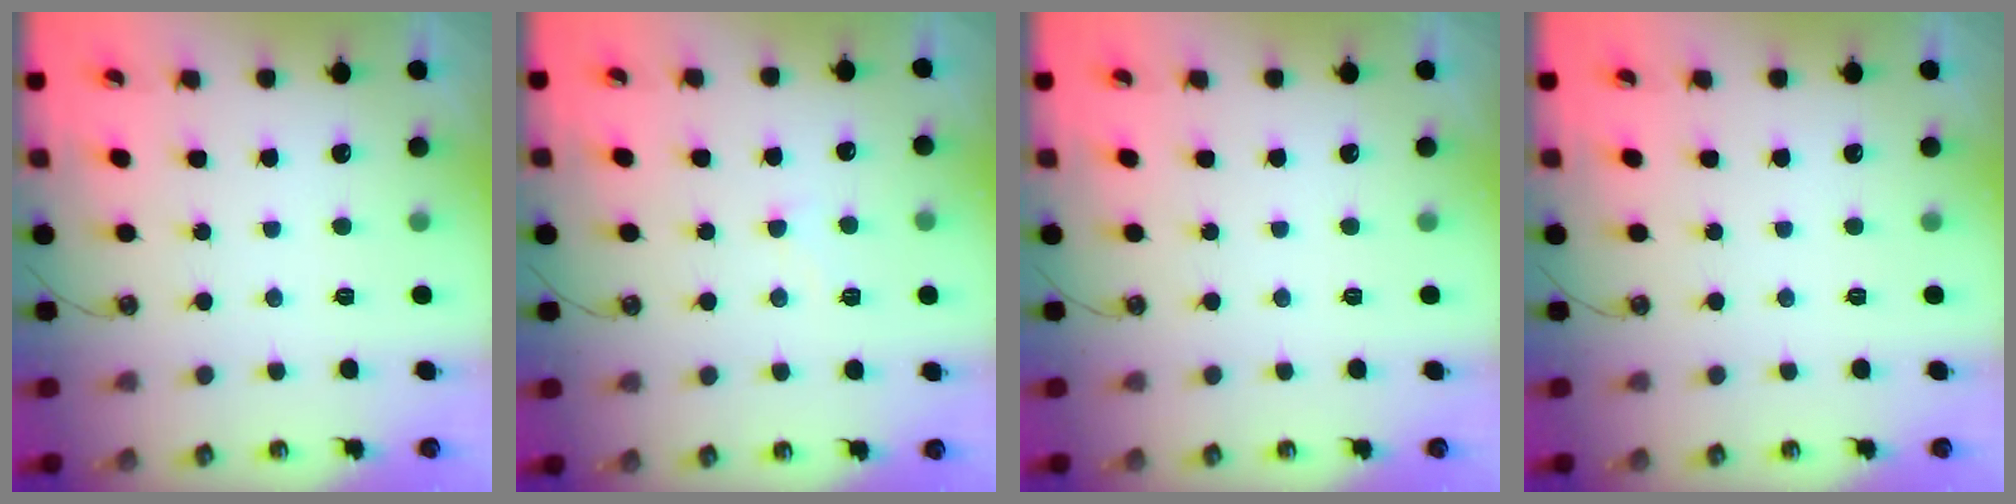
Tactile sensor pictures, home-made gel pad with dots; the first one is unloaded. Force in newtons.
{"total": 3.7, "press": 3.6, "slide": 0.5}
{"total": 0.0}
{"total": 0.0}